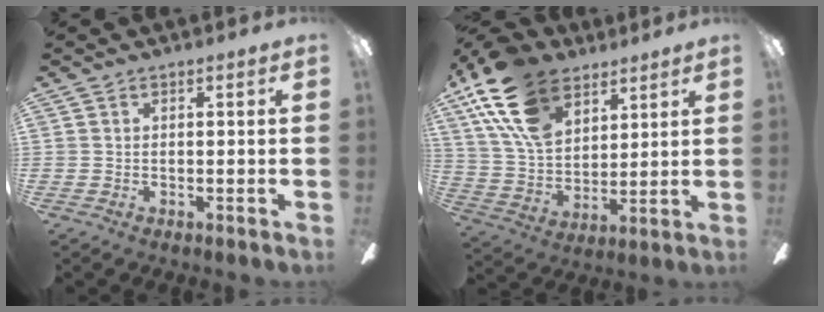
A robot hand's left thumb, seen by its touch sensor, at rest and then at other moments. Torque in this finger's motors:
{"motor_torque": [0.54, 0.61, 1.68, -1.09, 0.34]}